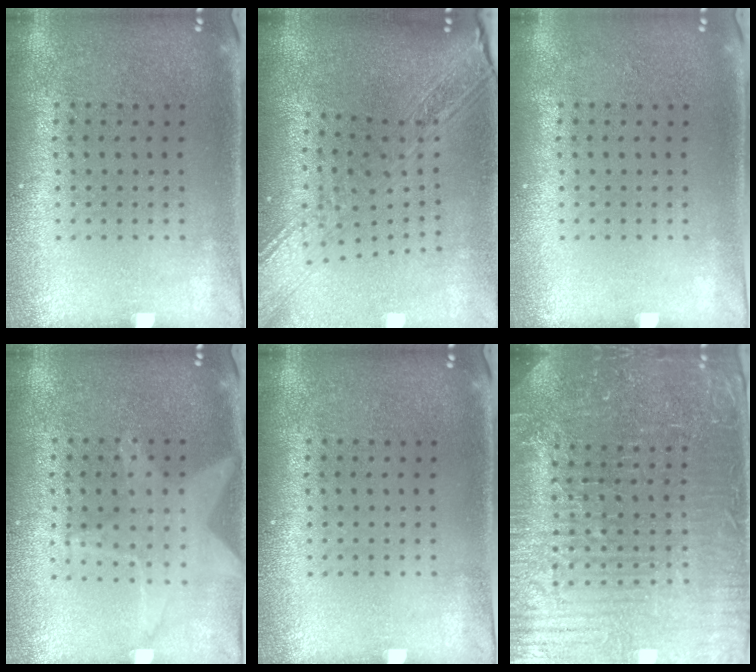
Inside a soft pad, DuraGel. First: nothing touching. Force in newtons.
{"total": 3.2, "press": 2.4, "slide": 2.0}
{"total": 0.0}
{"total": 1.2, "press": 1.2, "slide": 0.2}
{"total": 0.0}
{"total": 5.2, "press": 5.0, "slide": 1.7}